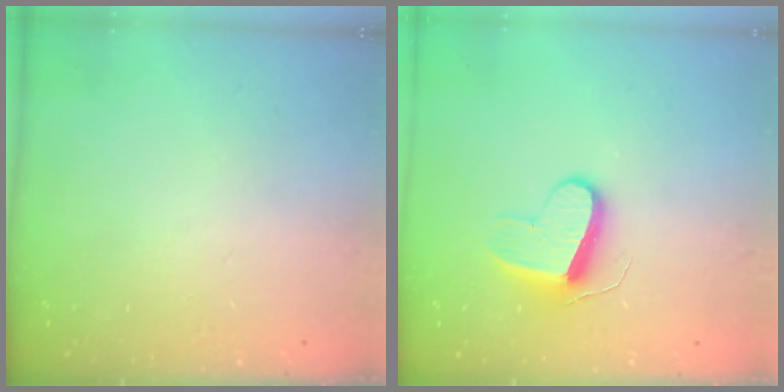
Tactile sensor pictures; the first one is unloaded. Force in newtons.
{"total": 9.5, "press": 9.5, "slide": 0.7}